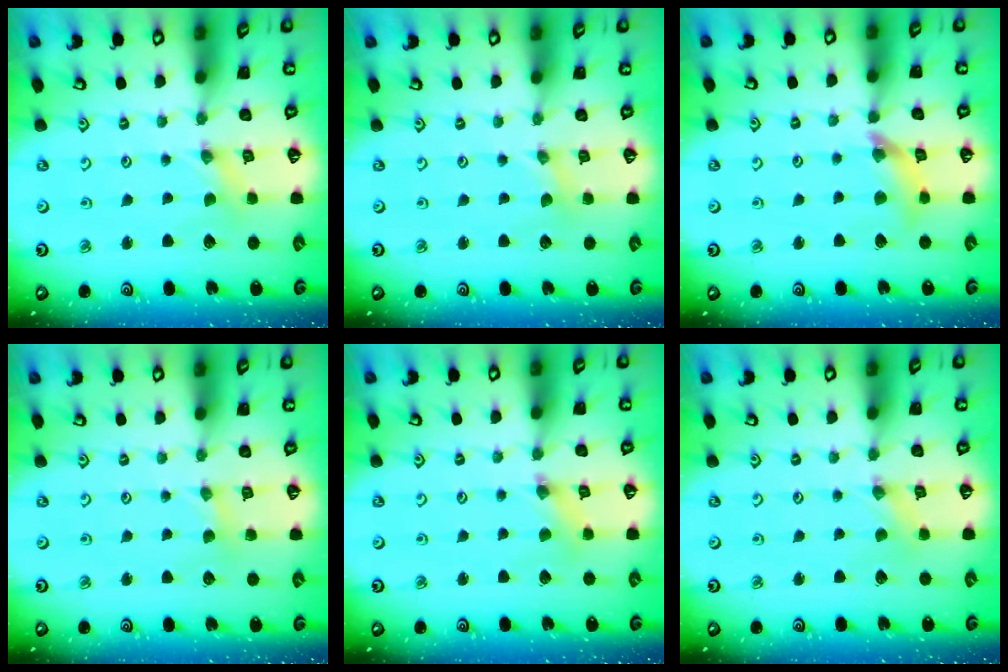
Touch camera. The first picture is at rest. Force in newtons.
{"total": 0.0}
{"total": 10.2, "press": 10.1, "slide": 1.3}
{"total": 2.1, "press": 2.1, "slide": 0.3}
{"total": 2.3, "press": 2.3, "slide": 0.4}
{"total": 0.0}